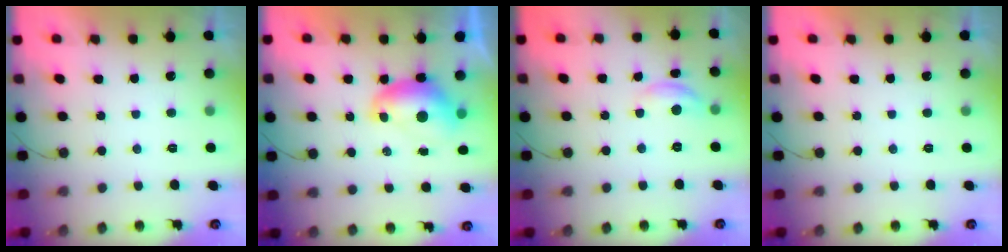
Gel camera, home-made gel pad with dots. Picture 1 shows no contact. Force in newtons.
{"total": 7.8, "press": 7.8, "slide": 0.2}
{"total": 6.8, "press": 6.8, "slide": 0.3}
{"total": 0.0}